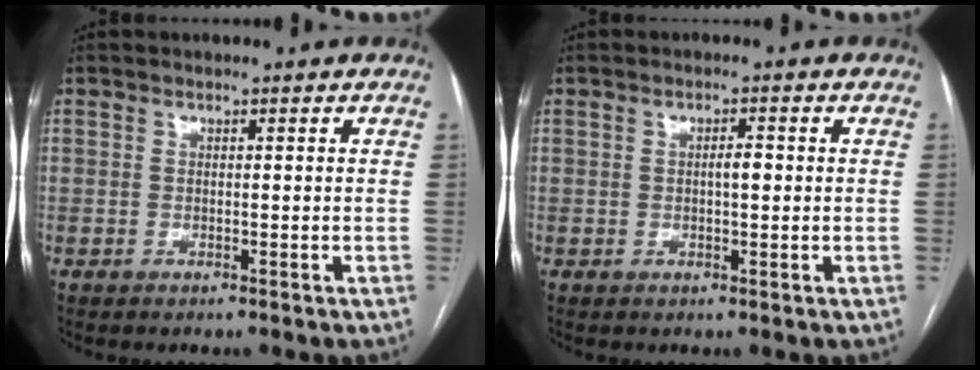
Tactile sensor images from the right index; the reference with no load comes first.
{"total": 2.0, "force": [0.1, 0.6, 1.9], "torque": [-0.031, 0.003, 0.002]}